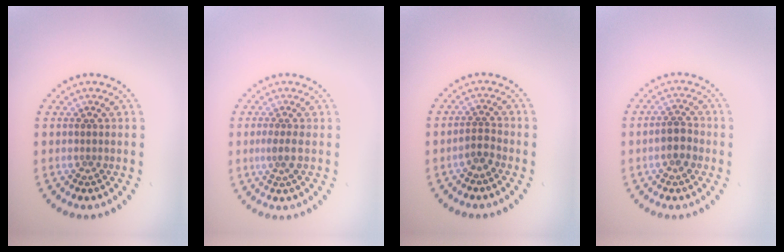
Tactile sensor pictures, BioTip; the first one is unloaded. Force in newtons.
{"total": 1.6, "press": 1.2, "slide": 1.1}
{"total": 1.5, "press": 1.2, "slide": 0.9}
{"total": 2.3, "press": 2.2, "slide": 0.7}